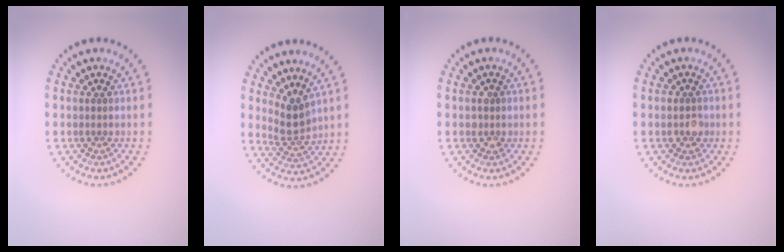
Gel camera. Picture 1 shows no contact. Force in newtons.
{"total": 2.5, "press": 1.8, "slide": 1.8}
{"total": 1.1, "press": 1.0, "slide": 0.4}
{"total": 1.4, "press": 1.3, "slide": 0.6}